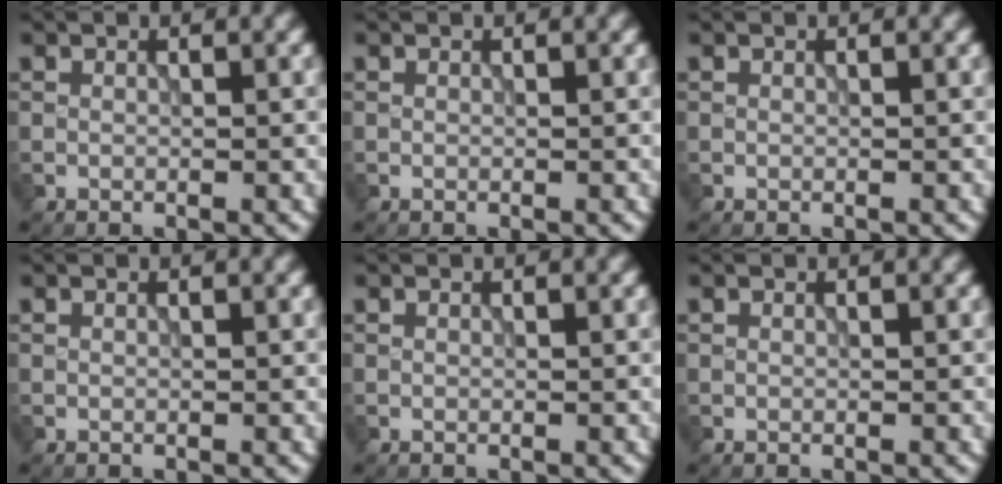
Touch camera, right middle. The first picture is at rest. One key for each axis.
{"total": 0.0}
{"total": 0.0}
{"total": 0.0}
{"total": 0.0}
{"total": 0.0}